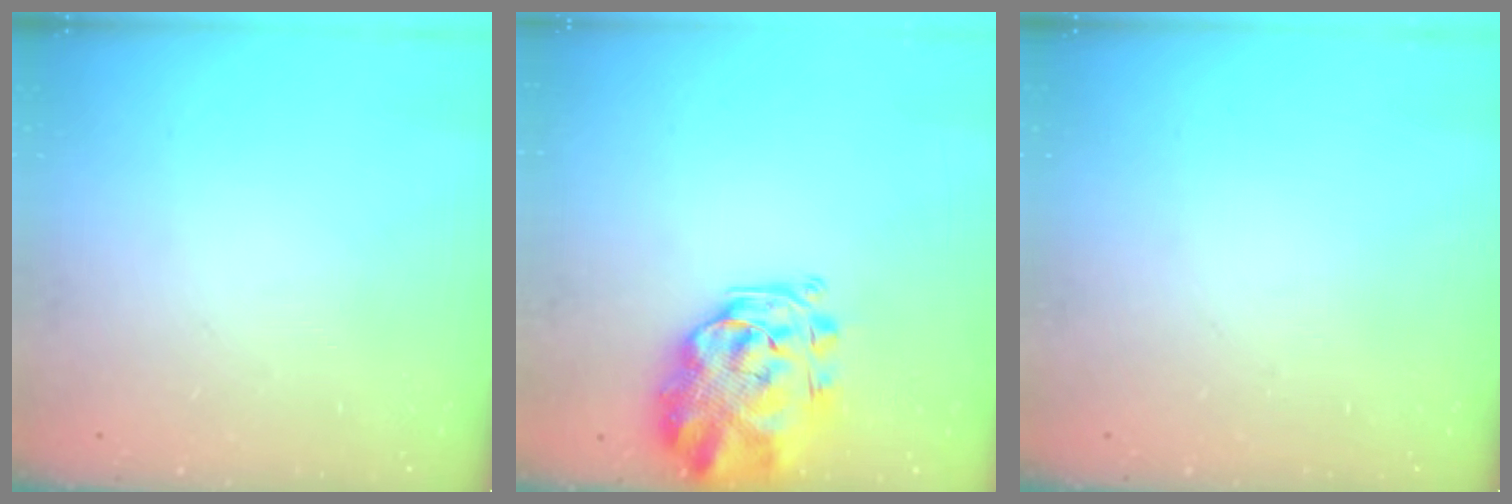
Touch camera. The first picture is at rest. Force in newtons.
{"total": 3.4, "press": 3.0, "slide": 1.6}
{"total": 0.0}